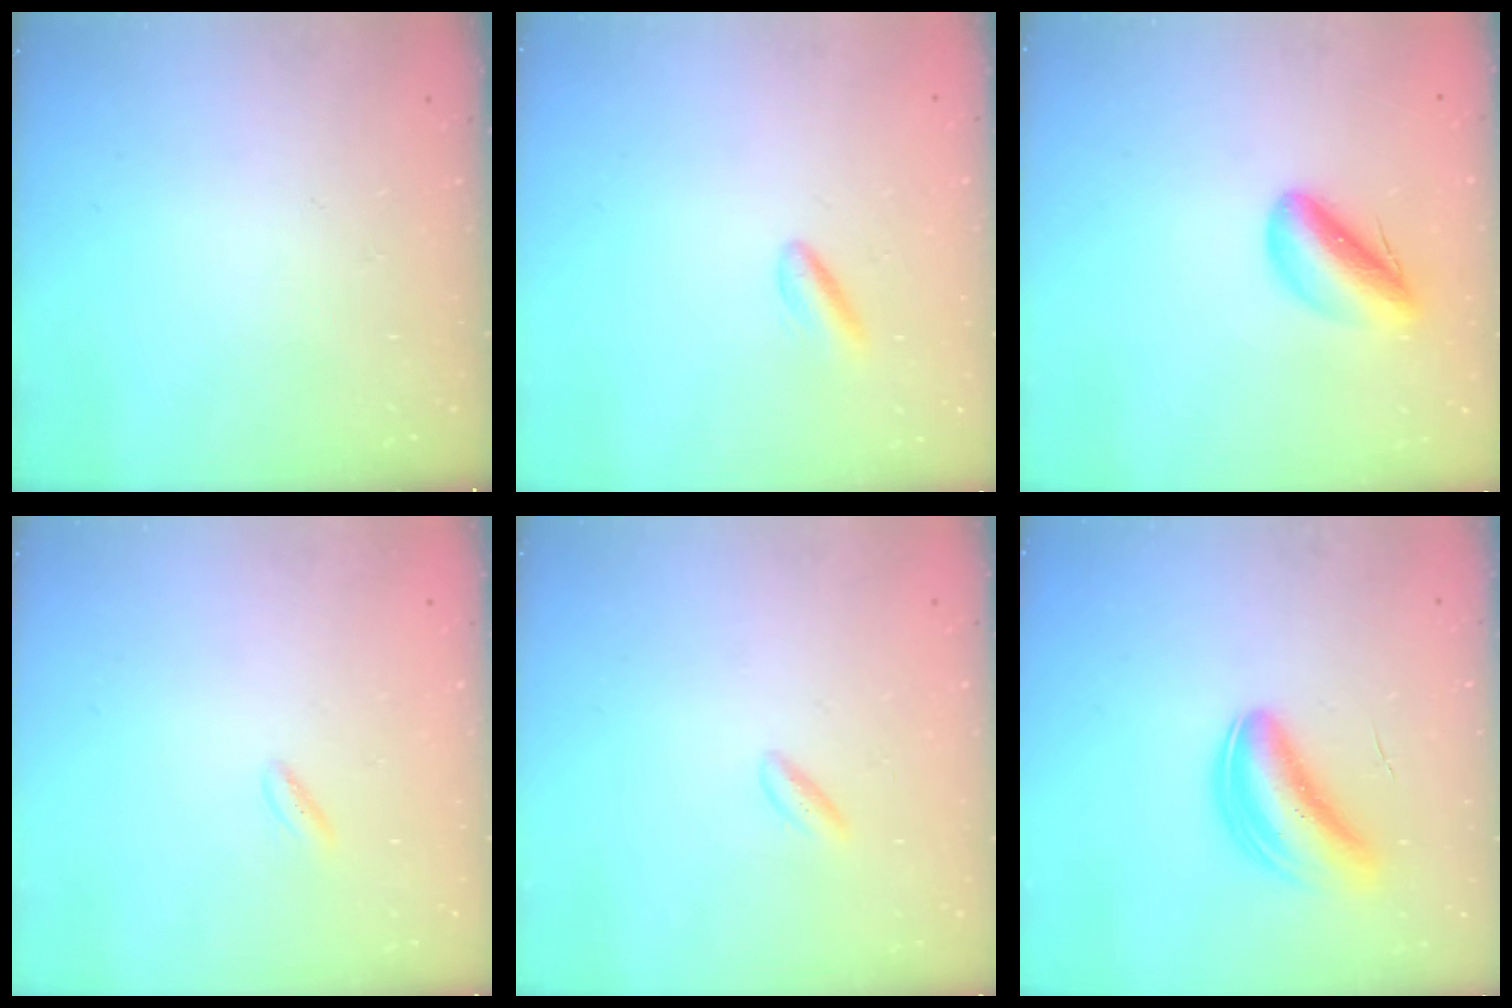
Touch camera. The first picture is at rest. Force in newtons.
{"total": 2.4, "press": 2.3, "slide": 0.9}
{"total": 8.6, "press": 8.3, "slide": 2.5}
{"total": 1.9, "press": 1.7, "slide": 0.8}
{"total": 2.2, "press": 1.9, "slide": 1.2}
{"total": 6.4, "press": 6.1, "slide": 2.0}